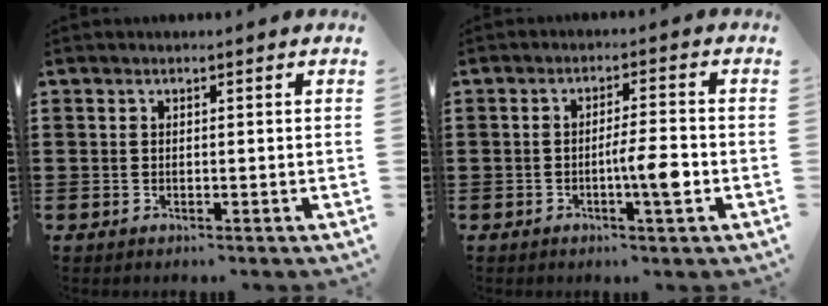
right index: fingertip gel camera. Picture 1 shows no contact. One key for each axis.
{"total": 5.2, "fx": -1.5, "fy": 0.5, "fz": 4.9, "tx": -0.089, "ty": -0.004, "tz": -0.031}